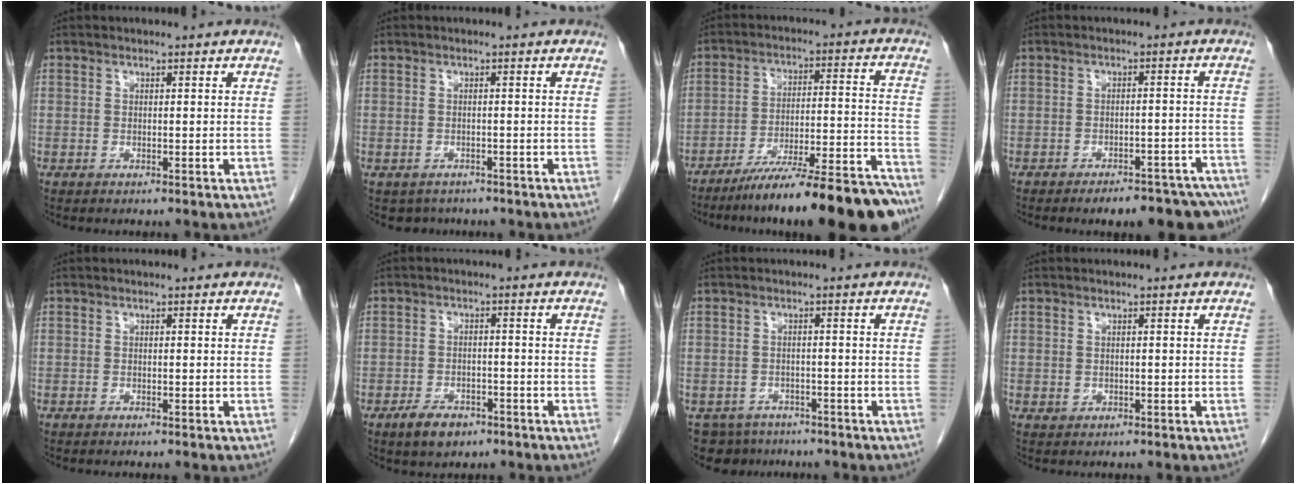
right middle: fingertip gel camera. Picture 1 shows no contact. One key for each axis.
{"total": 2.8, "fx": -2.1, "fy": 1.7, "fz": 0.2, "tx": -0.006, "ty": 0.002, "tz": -0.029}
{"total": 19.1, "fx": -15.7, "fy": 0.5, "fz": 10.9, "tx": -0.118, "ty": 0.014, "tz": -0.244}
{"total": 12.0, "fx": -10.3, "fy": 3.8, "fz": 5.0, "tx": -0.021, "ty": 0.023, "tz": -0.118}
{"total": 0.0}
{"total": 4.4, "fx": -2.9, "fy": 2.3, "fz": 2.4, "tx": -0.049, "ty": -0.001, "tz": -0.042}
{"total": 5.5, "fx": -4.4, "fy": 3.3, "fz": 0.1, "tx": 0.001, "ty": 0.003, "tz": -0.062}
{"total": 0.8, "fx": -0.1, "fy": 0.7, "fz": 0.3, "tx": -0.006, "ty": 0.000, "tz": 0.003}